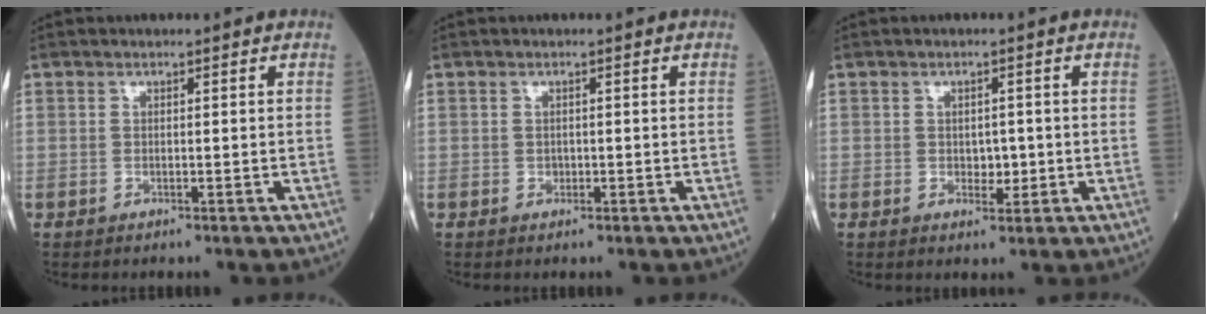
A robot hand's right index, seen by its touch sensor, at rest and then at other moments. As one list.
[{"total": 0.5, "force": [-0.2, 0.5, 0.2], "torque": [-0.001, 0.003, -0.003]}, {"total": 2.2, "force": [-0.2, 1.5, 1.6], "torque": [-0.018, 0.002, 0.002]}]